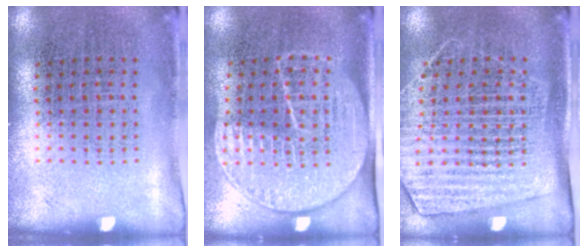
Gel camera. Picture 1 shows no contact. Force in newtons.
{"total": 1.8, "press": 1.5, "slide": 1.0}
{"total": 1.7, "press": 1.5, "slide": 0.8}